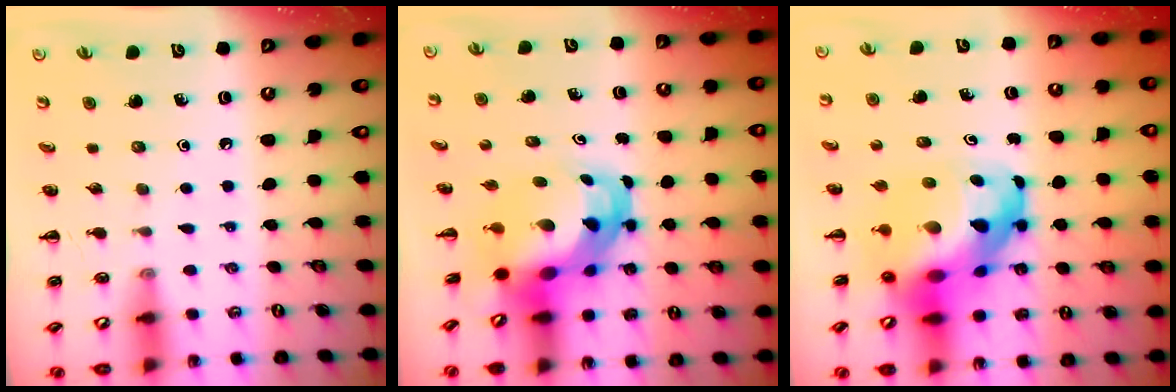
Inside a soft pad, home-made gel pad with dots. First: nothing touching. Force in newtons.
{"total": 6.2, "press": 6.0, "slide": 1.7}
{"total": 15.9, "press": 15.4, "slide": 4.2}